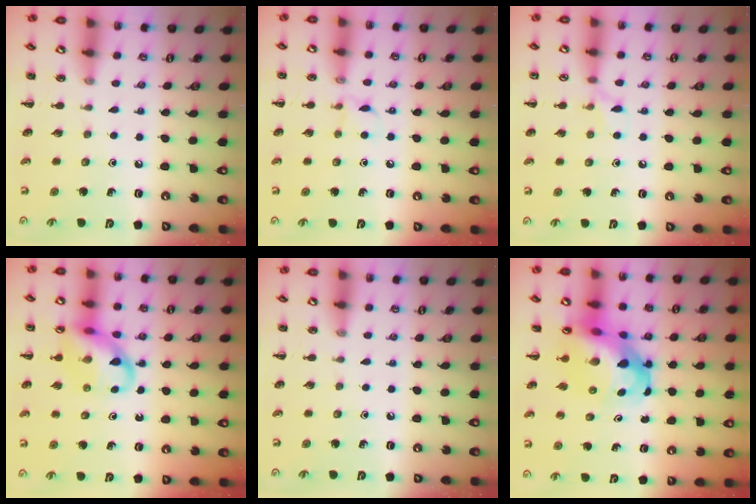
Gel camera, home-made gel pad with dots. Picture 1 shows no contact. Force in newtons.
{"total": 5.3, "press": 5.2, "slide": 1.3}
{"total": 5.4, "press": 5.0, "slide": 2.0}
{"total": 12.6, "press": 12.4, "slide": 1.9}
{"total": 0.0}
{"total": 10.5, "press": 10.0, "slide": 3.0}